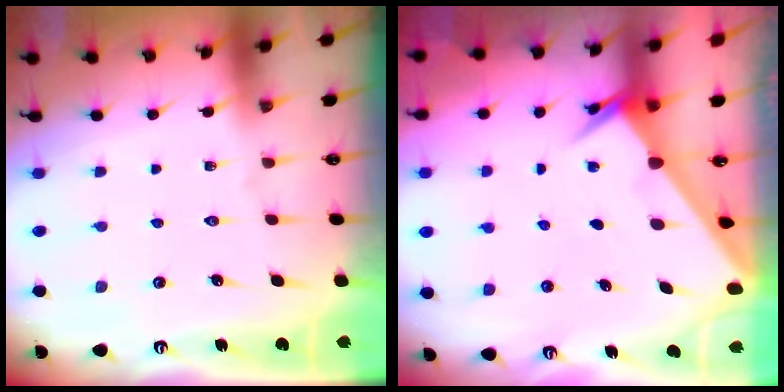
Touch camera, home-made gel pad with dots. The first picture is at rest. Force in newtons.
{"total": 2.4, "press": 2.4, "slide": 0.3}